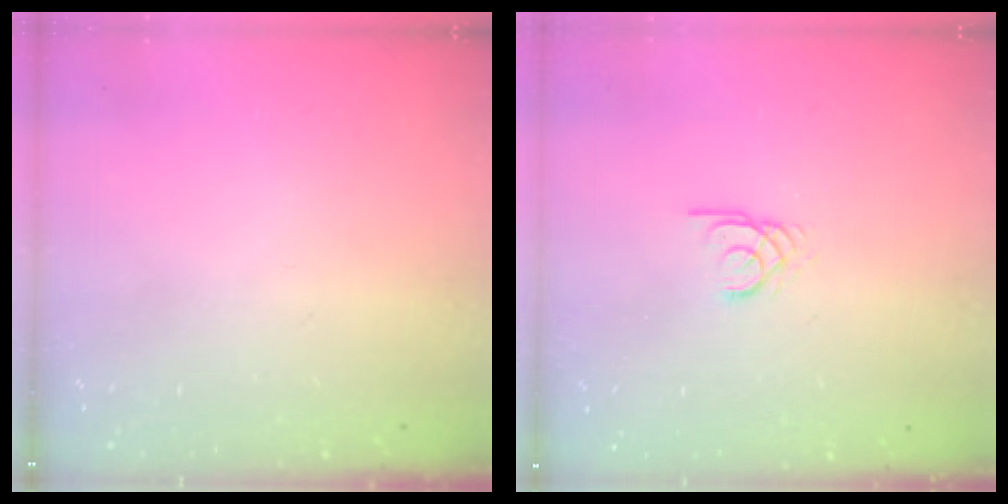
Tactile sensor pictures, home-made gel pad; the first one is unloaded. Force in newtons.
{"total": 1.8, "press": 1.8, "slide": 0.2}